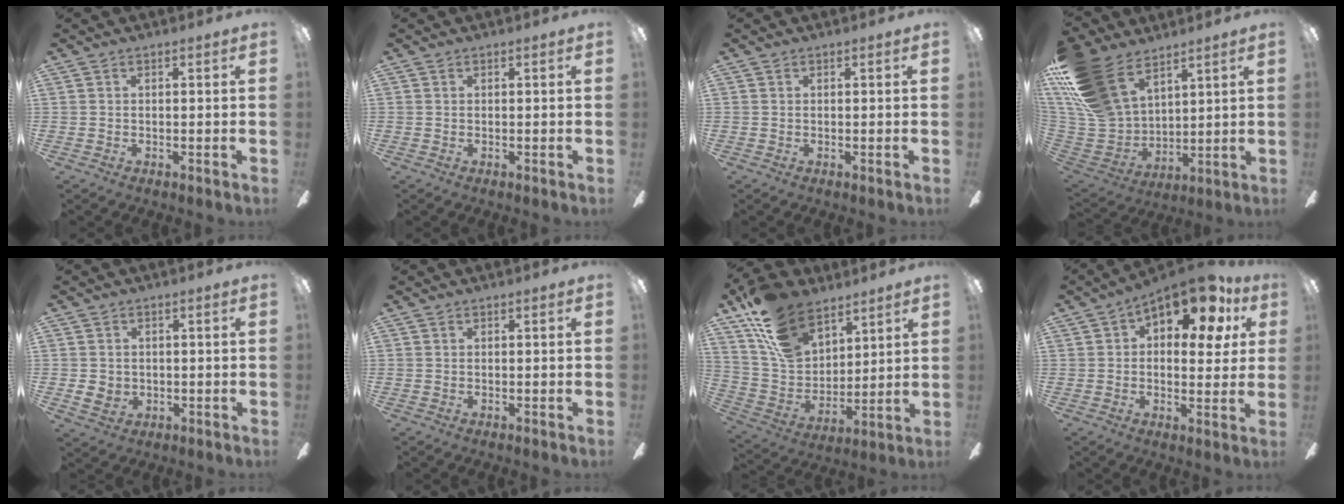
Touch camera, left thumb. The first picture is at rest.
{"total": 0.0}
{"total": 0.0}
{"total": 22.3, "force": [13.5, 12.8, 12.4], "torque": [-0.285, -0.062, 0.255]}
{"total": 3.4, "force": [0.0, 3.2, 1.2], "torque": [-0.015, 0.000, 0.002]}
{"total": 0.0}
{"total": 18.3, "force": [12.7, 10.3, 8.3], "torque": [-0.181, -0.054, 0.243]}
{"total": 14.4, "force": [8.3, 7.0, 9.5], "torque": [-0.120, -0.045, 0.137]}